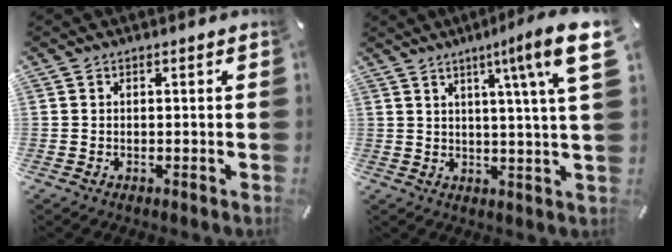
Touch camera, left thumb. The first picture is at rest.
{"total": 13.5, "force": [6.1, 0.2, 12.1], "torque": [-0.181, -0.035, 0.084]}